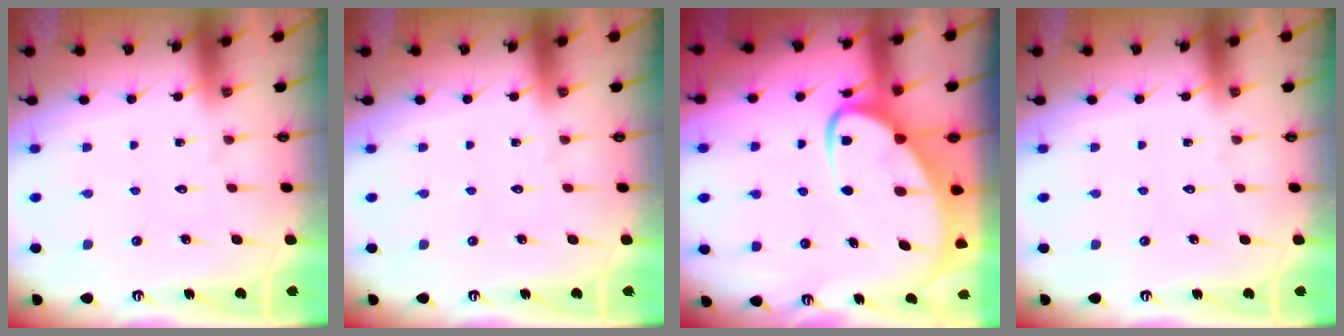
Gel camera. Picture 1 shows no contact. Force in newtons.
{"total": 0.0}
{"total": 8.1, "press": 8.0, "slide": 0.9}
{"total": 0.0}